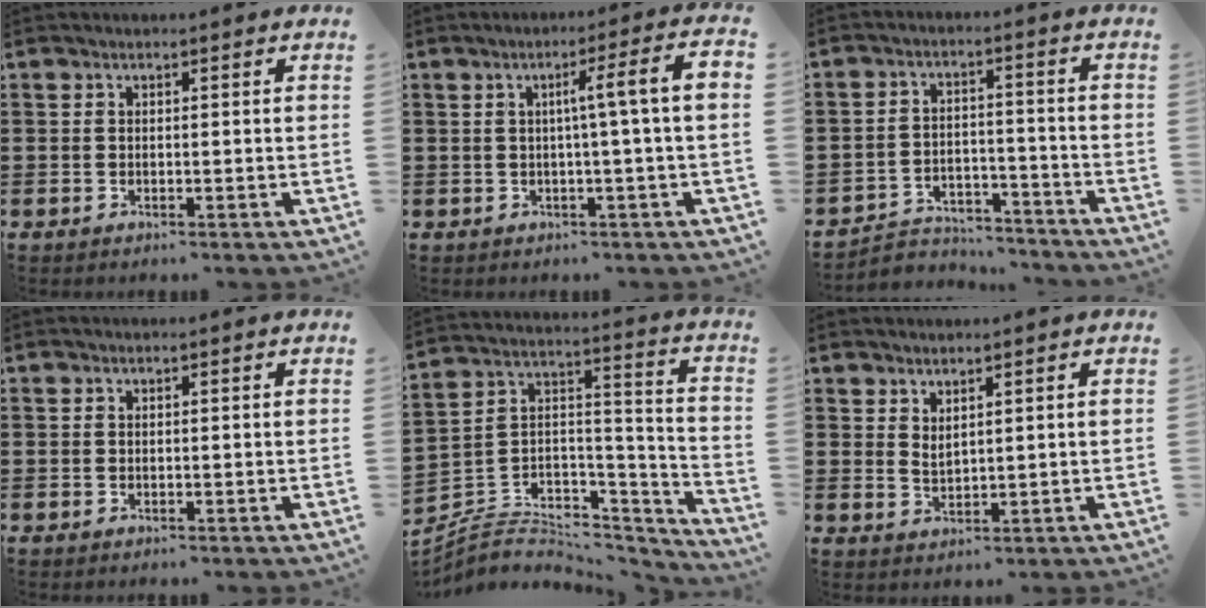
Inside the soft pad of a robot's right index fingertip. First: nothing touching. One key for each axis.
{"total": 6.2, "fx": 0.1, "fy": -0.5, "fz": 6.1, "tx": -0.104, "ty": -0.007, "tz": -0.007}
{"total": 4.2, "fx": -4.1, "fy": 1.2, "fz": 0.2, "tx": -0.010, "ty": 0.009, "tz": -0.085}
{"total": 0.0}
{"total": 4.0, "fx": -2.7, "fy": 3.0, "fz": 0.5, "tx": -0.022, "ty": -0.005, "tz": -0.057}
{"total": 1.7, "fx": 1.5, "fy": 0.4, "fz": 0.6, "tx": -0.015, "ty": 0.002, "tz": 0.029}